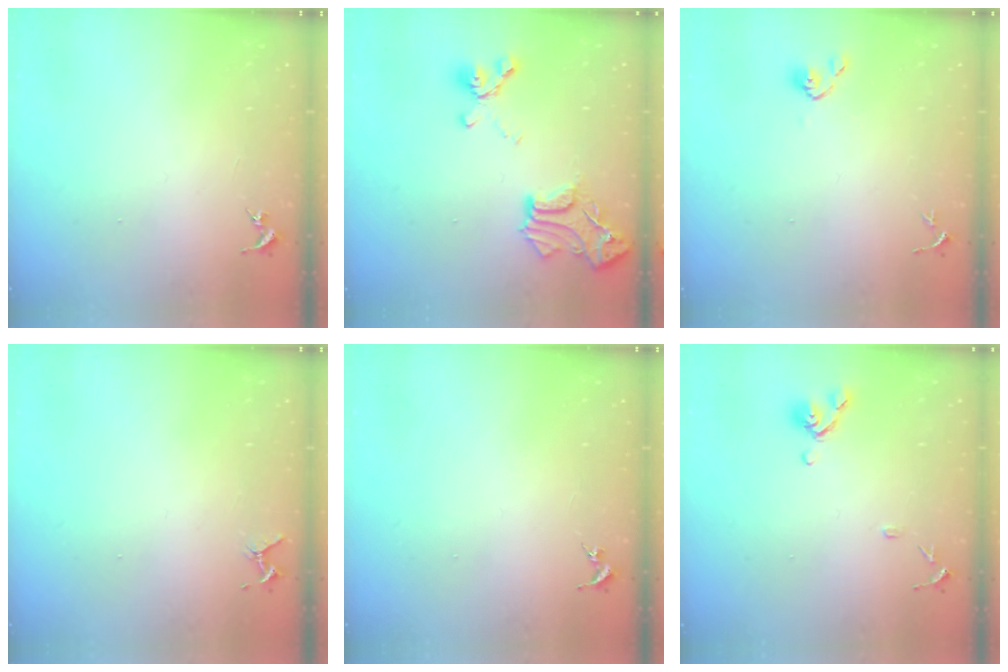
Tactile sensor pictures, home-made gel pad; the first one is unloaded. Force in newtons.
{"total": 16.9, "press": 16.9, "slide": 1.4}
{"total": 4.3, "press": 4.2, "slide": 1.1}
{"total": 4.0, "press": 3.9, "slide": 0.4}
{"total": 0.0}
{"total": 8.9, "press": 8.8, "slide": 1.4}